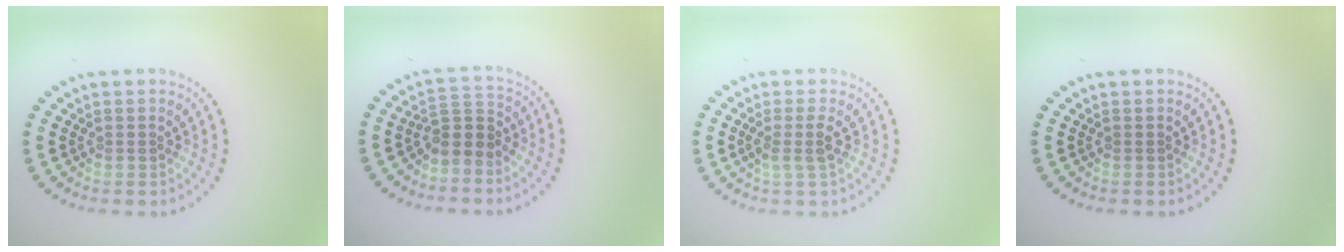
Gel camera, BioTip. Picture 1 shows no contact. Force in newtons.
{"total": 2.7, "press": 2.2, "slide": 1.7}
{"total": 1.8, "press": 1.5, "slide": 1.1}
{"total": 0.0}